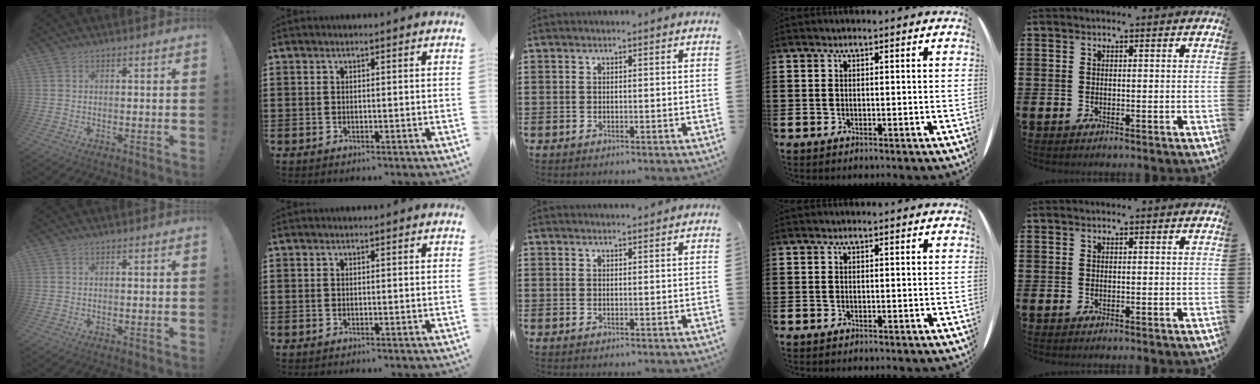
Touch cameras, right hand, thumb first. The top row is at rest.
{"middle": {"total": 1.3, "force": [1.3, -0.1, 0.2], "torque": [0.002, -0.004, 0.023]}}